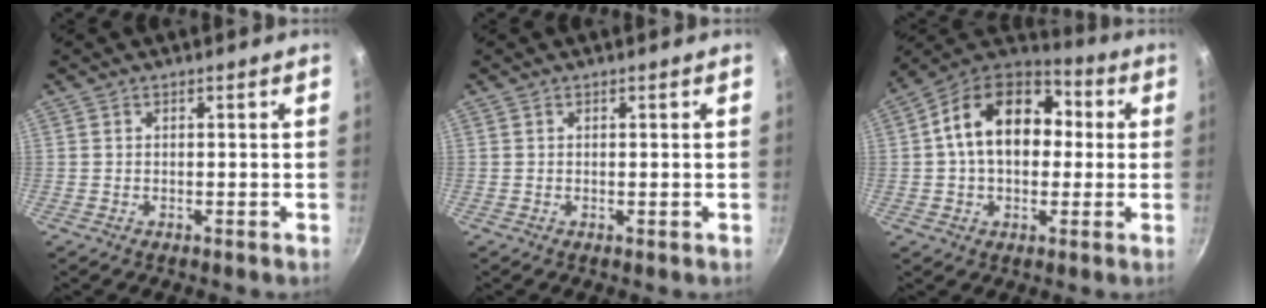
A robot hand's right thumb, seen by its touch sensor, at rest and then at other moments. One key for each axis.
{"total": 0.0}
{"total": 18.4, "fx": 2.2, "fy": 12.8, "fz": 13.0, "tx": -0.182, "ty": 0.036, "tz": 0.017}